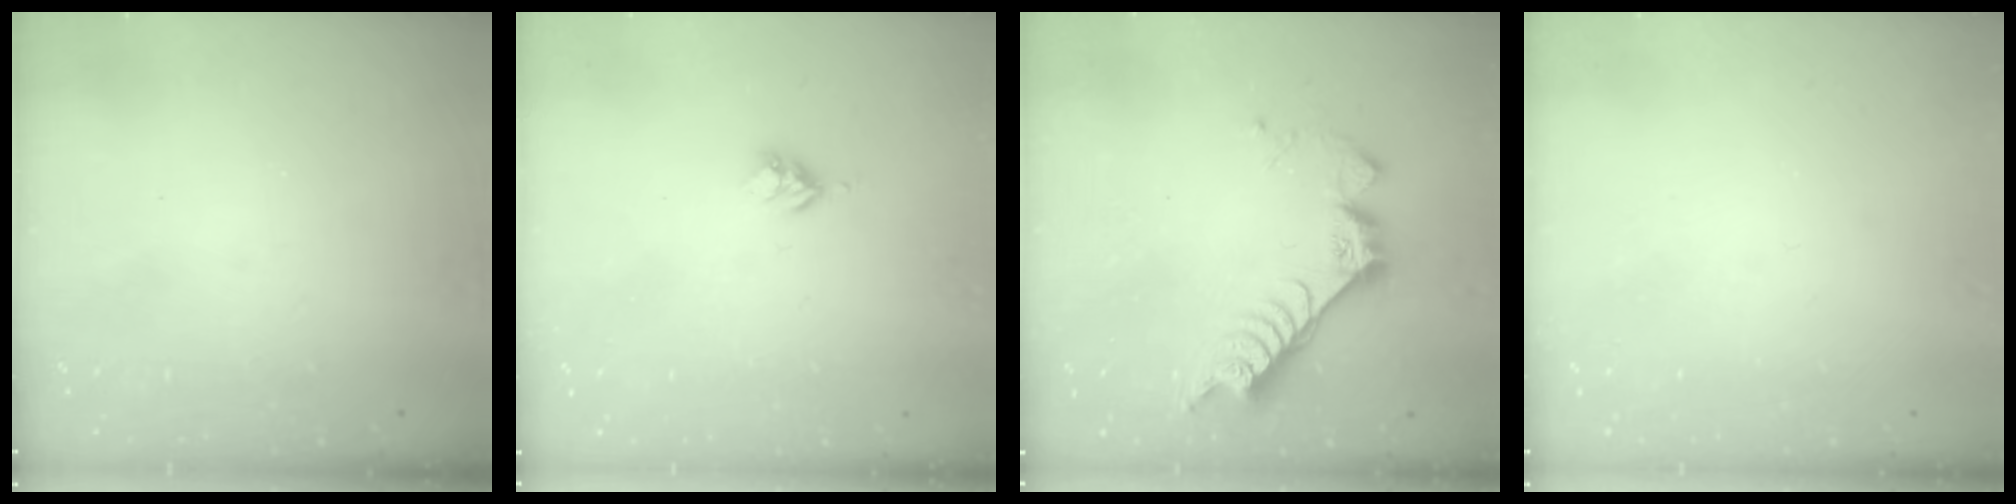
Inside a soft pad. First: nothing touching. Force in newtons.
{"total": 3.0, "press": 2.9, "slide": 0.4}
{"total": 10.1, "press": 10.0, "slide": 1.0}
{"total": 0.0}